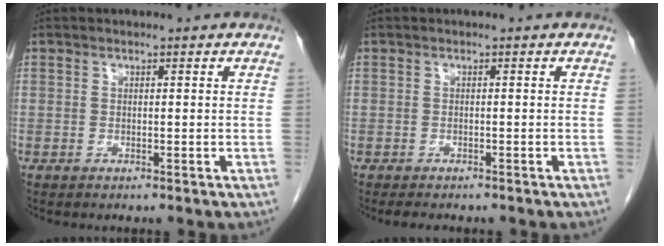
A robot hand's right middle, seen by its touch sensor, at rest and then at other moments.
{"total": 2.8, "force": [-2.3, 0.9, 1.3], "torque": [-0.022, -0.007, -0.025]}